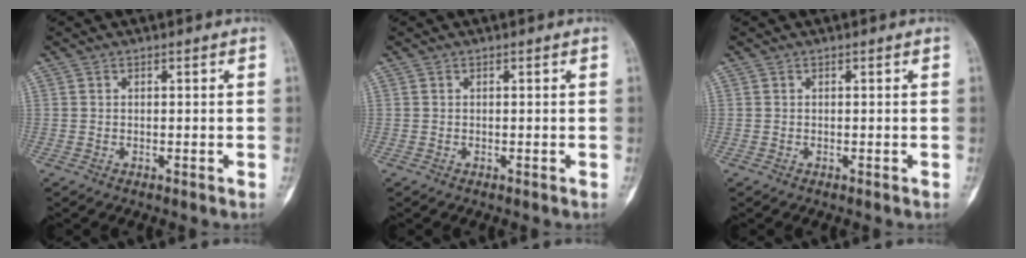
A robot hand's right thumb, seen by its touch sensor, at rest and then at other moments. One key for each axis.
{"total": 0.0}
{"total": 0.0}